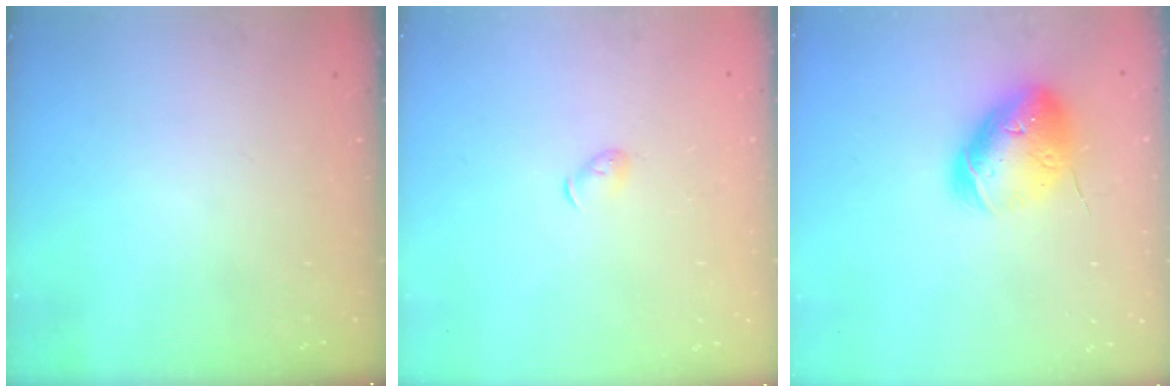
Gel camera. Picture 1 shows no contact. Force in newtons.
{"total": 3.9, "press": 3.8, "slide": 1.0}
{"total": 17.6, "press": 17.4, "slide": 2.6}